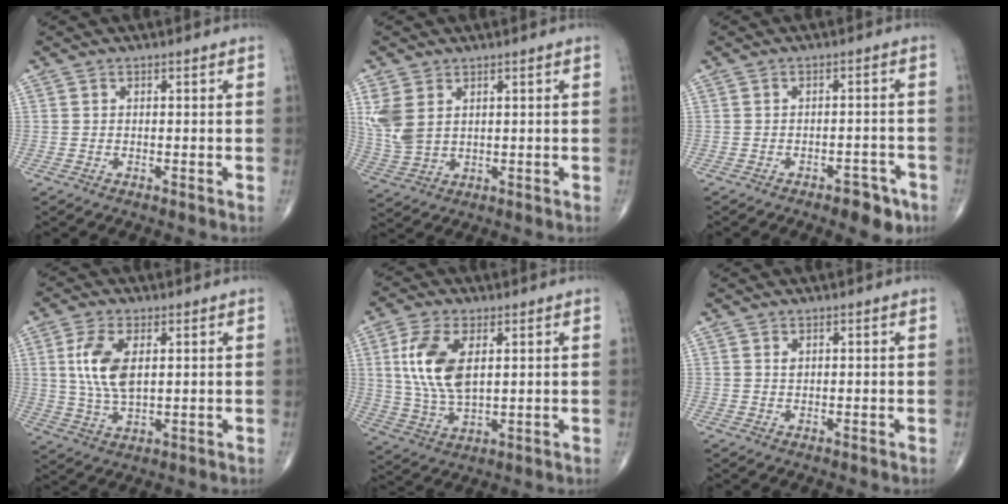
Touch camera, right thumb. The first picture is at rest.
{"total": 7.3, "force": [2.4, 4.7, 4.9], "torque": [-0.115, -0.005, 0.062]}
{"total": 5.5, "force": [-3.4, 2.6, 3.5], "torque": [-0.029, 0.020, -0.040]}
{"total": 9.5, "force": [2.2, 4.8, 7.9], "torque": [-0.161, -0.009, 0.046]}
{"total": 12.2, "force": [3.1, 6.3, 10.0], "torque": [-0.202, -0.011, 0.066]}
{"total": 1.0, "force": [0.5, 0.6, 0.6], "torque": [-0.005, -0.001, 0.010]}